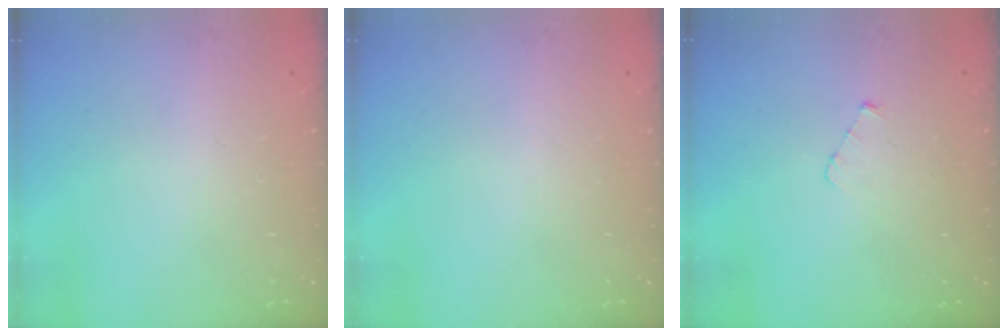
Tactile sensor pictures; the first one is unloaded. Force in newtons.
{"total": 0.0}
{"total": 3.0, "press": 3.0, "slide": 0.3}